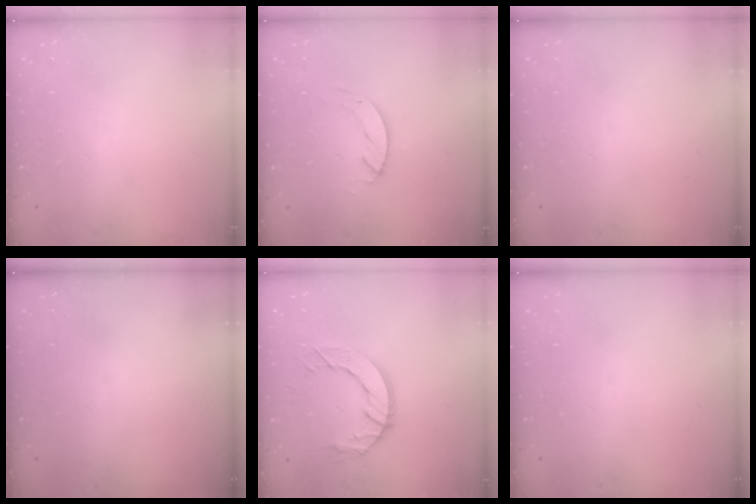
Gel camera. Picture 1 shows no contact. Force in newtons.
{"total": 3.4, "press": 3.4, "slide": 0.4}
{"total": 0.0}
{"total": 0.0}
{"total": 9.1, "press": 9.1, "slide": 0.5}
{"total": 0.0}